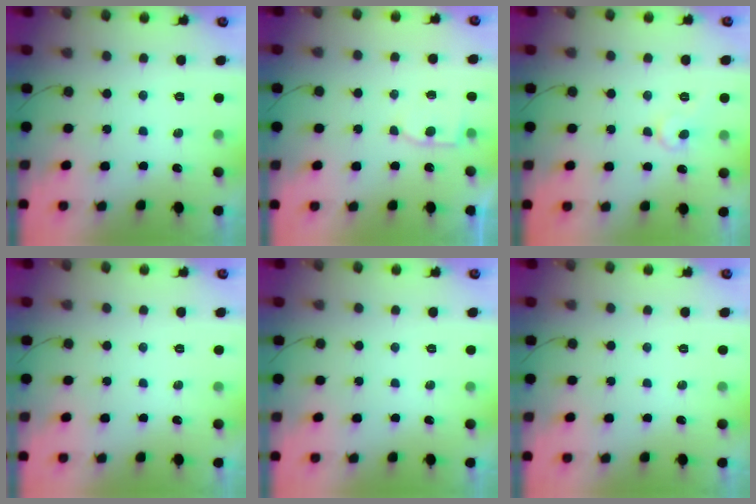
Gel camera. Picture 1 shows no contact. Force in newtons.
{"total": 5.0, "press": 4.9, "slide": 0.4}
{"total": 7.1, "press": 7.1, "slide": 0.4}
{"total": 0.0}
{"total": 0.0}
{"total": 0.0}